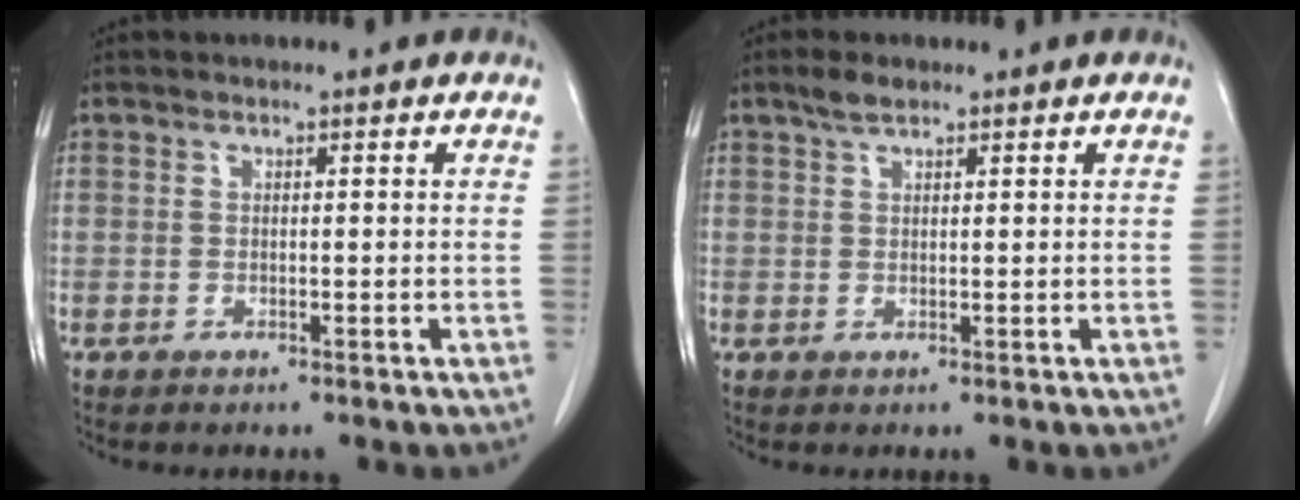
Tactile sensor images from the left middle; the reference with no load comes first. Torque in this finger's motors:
{"motor_torque": [0.53, -0.43, -0.02, 0.00]}